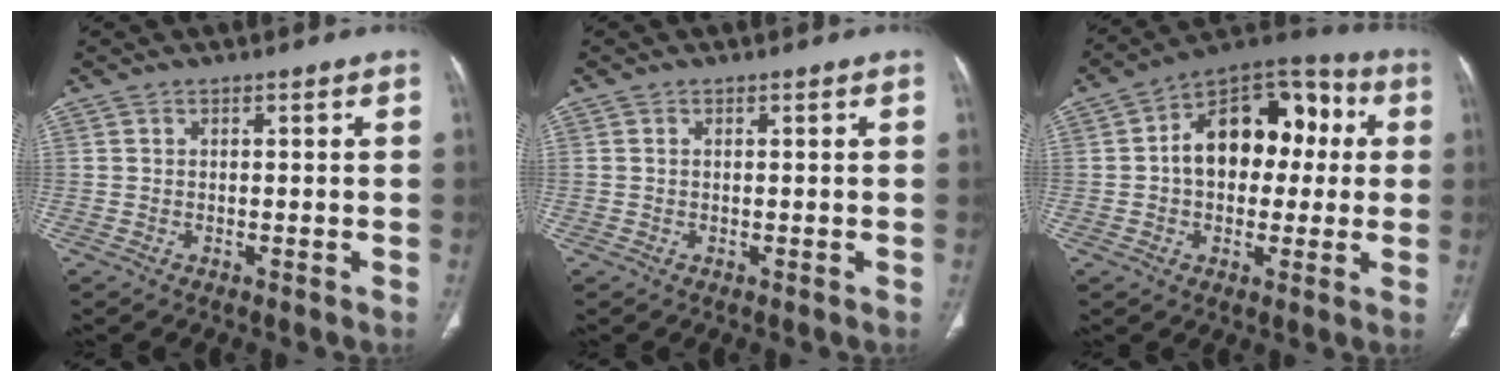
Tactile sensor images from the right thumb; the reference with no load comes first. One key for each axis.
{"total": 0.0}
{"total": 17.7, "fx": 2.0, "fy": 11.6, "fz": 13.2, "tx": -0.152, "ty": 0.043, "tz": 0.022}